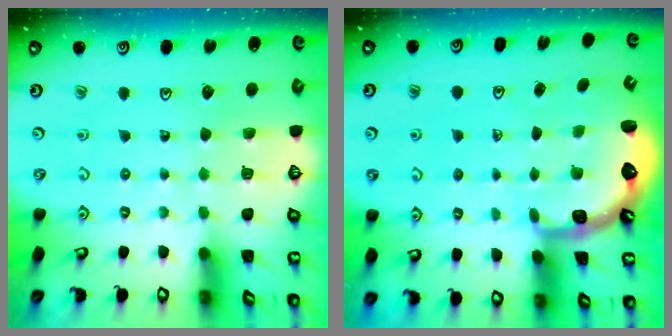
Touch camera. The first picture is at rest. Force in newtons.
{"total": 2.8, "press": 2.5, "slide": 1.2}